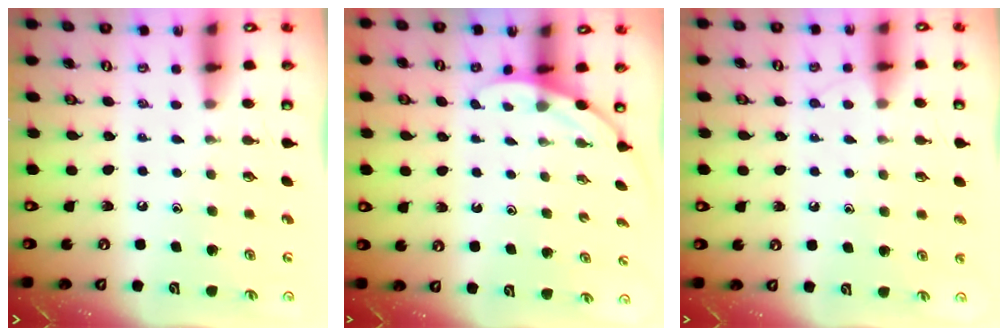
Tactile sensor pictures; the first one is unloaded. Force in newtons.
{"total": 2.8, "press": 2.8, "slide": 0.1}
{"total": 5.0, "press": 4.9, "slide": 0.6}